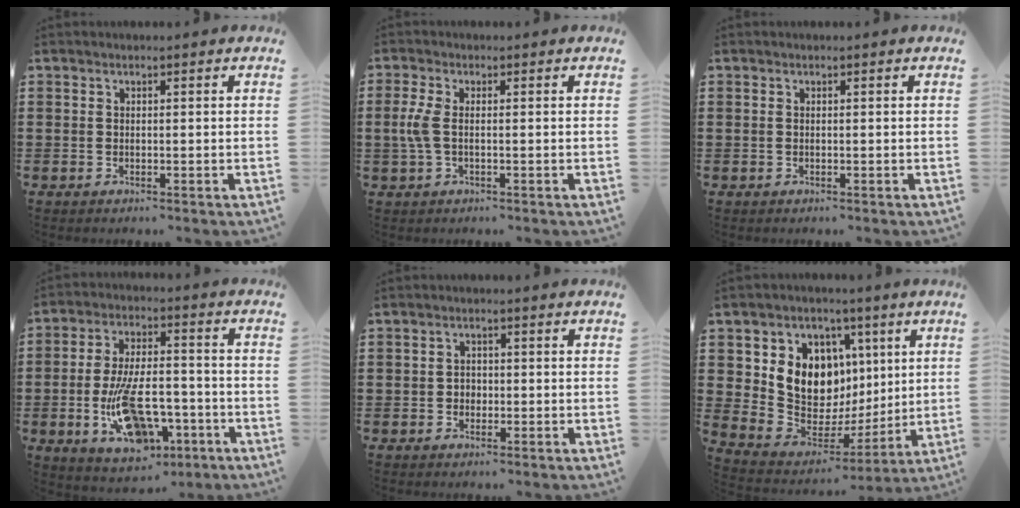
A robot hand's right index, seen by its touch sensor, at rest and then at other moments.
{"total": 3.6, "force": [-0.2, 1.3, 3.4], "torque": [-0.090, -0.009, -0.012]}
{"total": 0.0}
{"total": 12.9, "force": [-4.5, 6.4, 10.2], "torque": [-0.201, 0.006, -0.081]}
{"total": 1.4, "force": [-0.4, 1.2, 0.6], "torque": [-0.014, 0.002, -0.011]}
{"total": 11.2, "force": [3.5, 9.6, 4.5], "torque": [-0.111, -0.033, 0.070]}